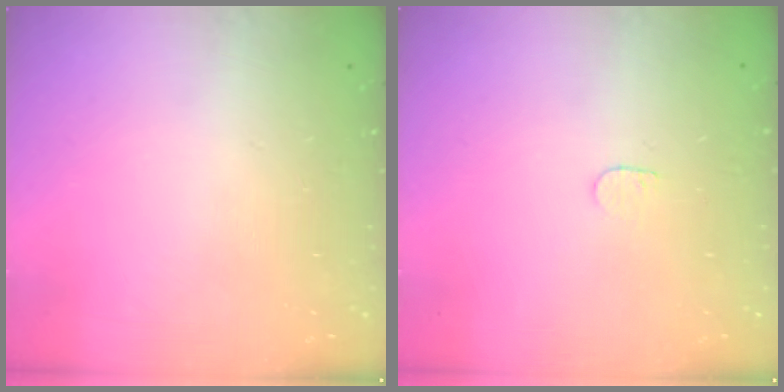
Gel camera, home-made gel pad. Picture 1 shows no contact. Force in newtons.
{"total": 3.3, "press": 3.3, "slide": 0.3}